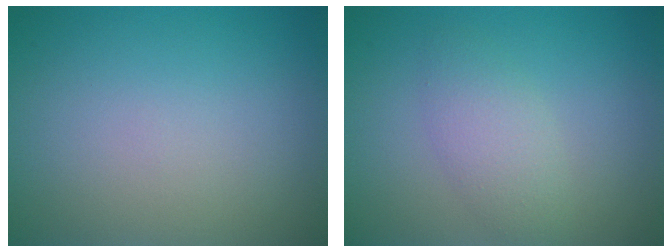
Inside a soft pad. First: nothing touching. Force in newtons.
{"total": 2.7, "press": 2.6, "slide": 0.0}